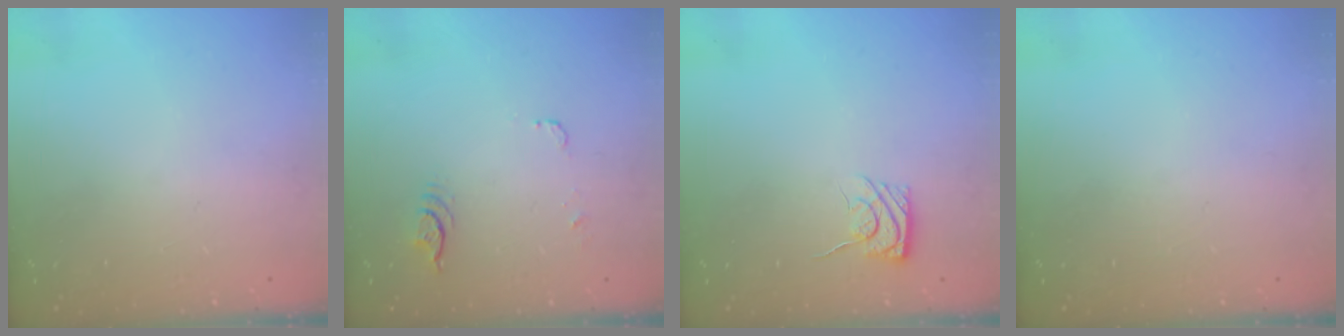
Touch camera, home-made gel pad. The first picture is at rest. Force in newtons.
{"total": 14.3, "press": 5.9, "slide": 13.1}
{"total": 6.1, "press": 5.9, "slide": 1.6}
{"total": 0.0}